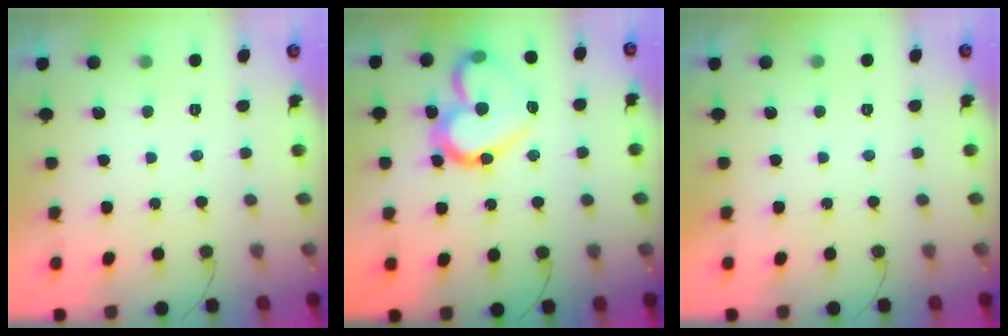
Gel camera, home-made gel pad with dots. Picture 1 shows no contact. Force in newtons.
{"total": 17.2, "press": 17.1, "slide": 1.4}
{"total": 1.7, "press": 1.6, "slide": 0.1}